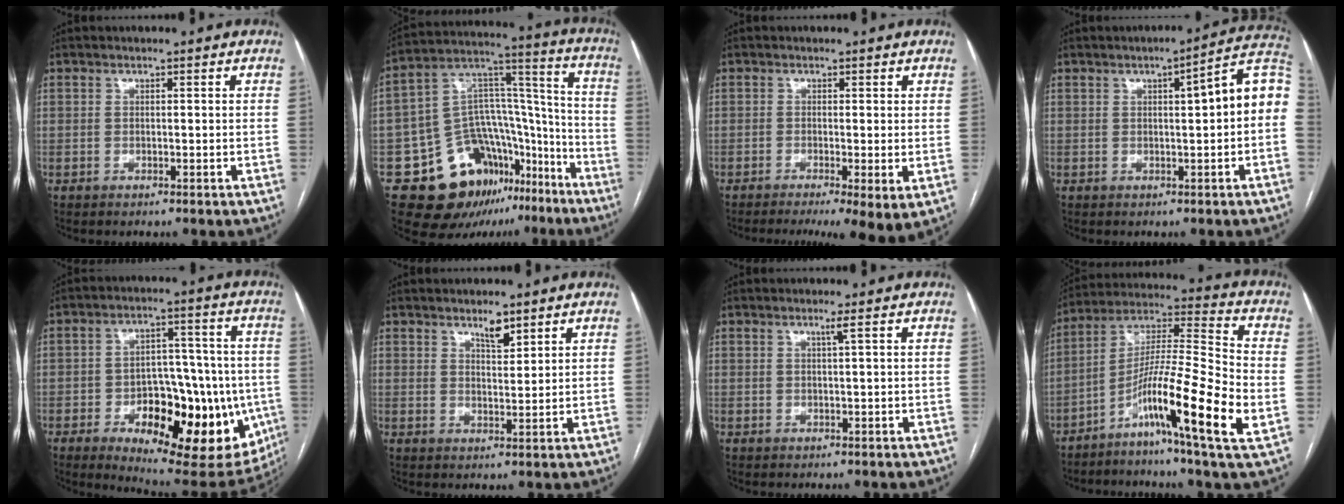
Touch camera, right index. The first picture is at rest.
{"total": 19.5, "force": [-11.7, 11.8, 10.2], "torque": [-0.144, 0.077, -0.179]}
{"total": 7.5, "force": [-4.2, 1.2, 6.1], "torque": [-0.084, -0.013, -0.068]}
{"total": 9.5, "force": [0.9, 0.9, 9.4], "torque": [-0.121, 0.029, 0.007]}
{"total": 22.6, "force": [-7.2, 9.8, 19.0], "torque": [-0.227, 0.011, -0.082]}
{"total": 3.1, "force": [2.4, 0.7, 1.8], "torque": [-0.034, -0.004, 0.042]}
{"total": 1.0, "force": [0.4, -0.5, 0.8], "torque": [-0.021, -0.004, 0.012]}
{"total": 18.1, "force": [-6.4, -0.1, 16.9], "torque": [-0.308, -0.011, -0.118]}